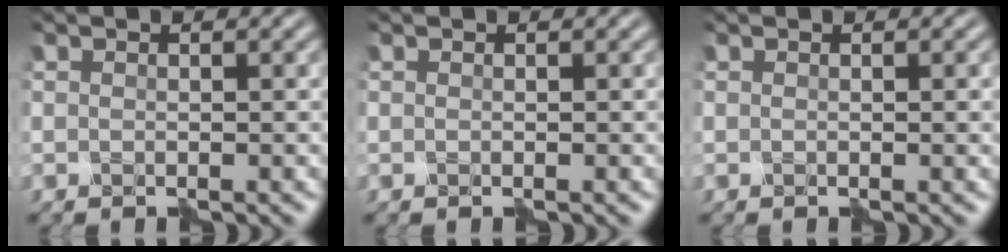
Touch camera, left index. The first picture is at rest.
{"total": 0.0}
{"total": 1.0, "force": [0.0, 0.3, 1.0], "torque": [-0.012, 0.003, -0.002]}